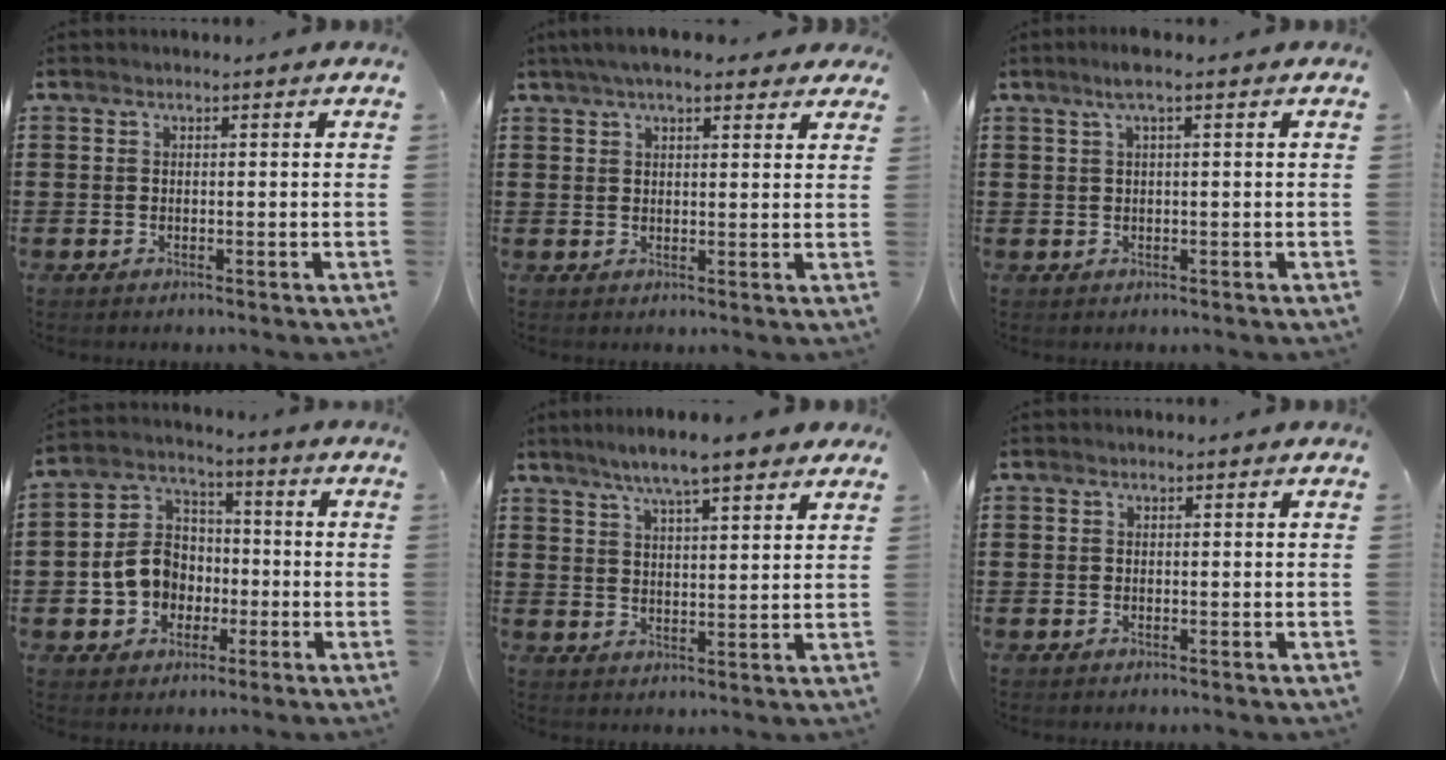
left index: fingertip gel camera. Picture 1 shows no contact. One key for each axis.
{"total": 4.9, "fx": 3.9, "fy": 1.2, "fz": 2.8, "tx": -0.064, "ty": 0.003, "tz": 0.070}
{"total": 2.4, "fx": 1.1, "fy": 0.1, "fz": 2.1, "tx": -0.044, "ty": 0.001, "tz": 0.018}
{"total": 8.4, "fx": -1.6, "fy": 7.3, "fz": 3.7, "tx": -0.111, "ty": 0.021, "tz": -0.034}
{"total": 6.7, "fx": 5.5, "fy": 0.7, "fz": 3.6, "tx": -0.084, "ty": -0.007, "tz": 0.098}
{"total": 0.0}